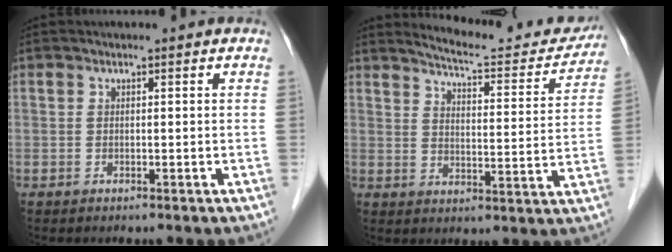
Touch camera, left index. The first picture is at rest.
{"total": 14.2, "force": [13.6, 1.9, 3.4], "torque": [-0.041, -0.030, 0.169]}